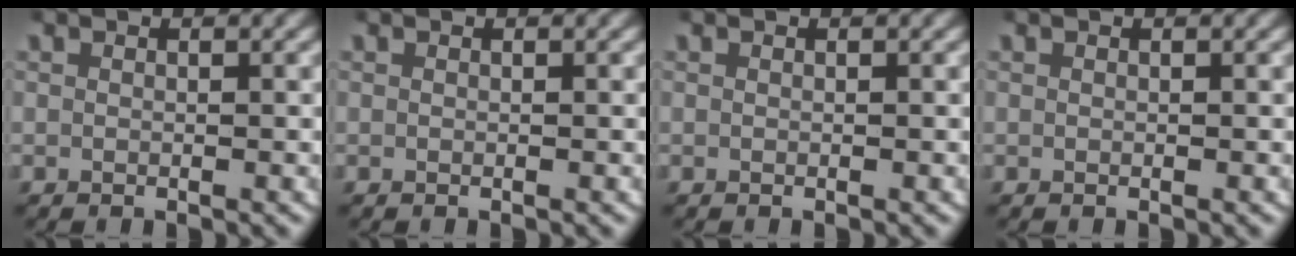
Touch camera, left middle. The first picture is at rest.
{"total": 0.0}
{"total": 0.0}
{"total": 0.0}